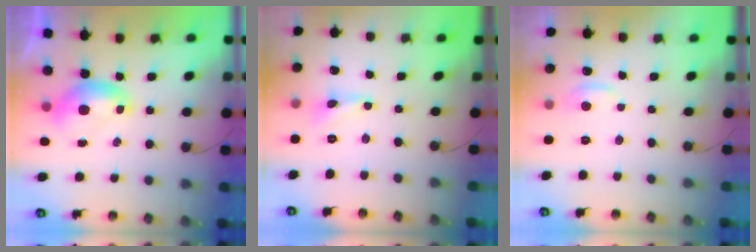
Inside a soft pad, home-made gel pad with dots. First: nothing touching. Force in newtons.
{"total": 2.4, "press": 2.3, "slide": 0.5}
{"total": 0.9, "press": 0.8, "slide": 0.5}